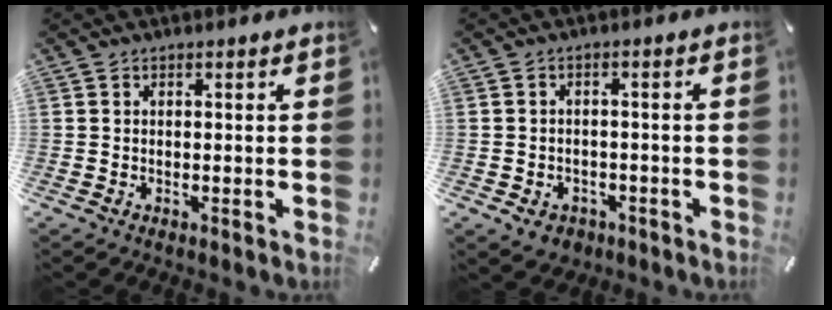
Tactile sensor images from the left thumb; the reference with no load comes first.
{"total": 4.1, "force": [-2.0, 3.3, 1.4], "torque": [-0.019, 0.005, -0.038]}